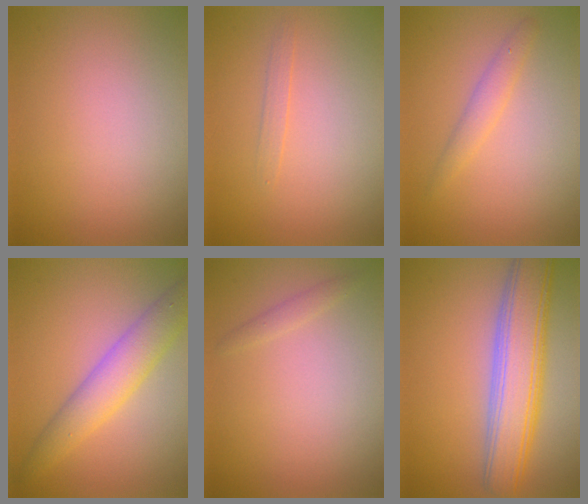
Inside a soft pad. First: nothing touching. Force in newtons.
{"total": 0.8, "press": 0.8, "slide": 0.1}
{"total": 1.6, "press": 1.6, "slide": 0.1}
{"total": 4.4, "press": 4.4, "slide": 0.1}
{"total": 0.8, "press": 0.8, "slide": 0.1}
{"total": 7.3, "press": 7.2, "slide": 0.7}